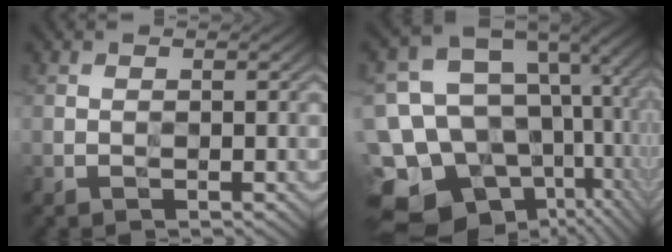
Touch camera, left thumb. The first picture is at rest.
{"total": 19.0, "force": [-3.6, 15.0, 11.2], "torque": [-0.269, -0.008, -0.004]}